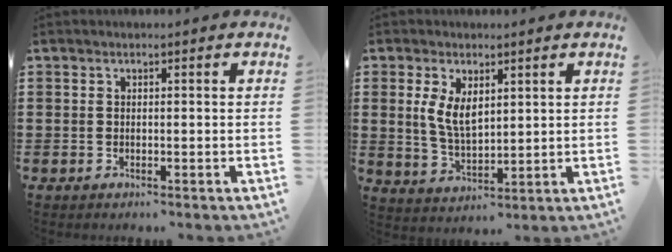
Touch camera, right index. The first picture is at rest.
{"total": 5.4, "force": [1.7, 2.8, 4.3], "torque": [-0.091, 0.006, 0.031]}